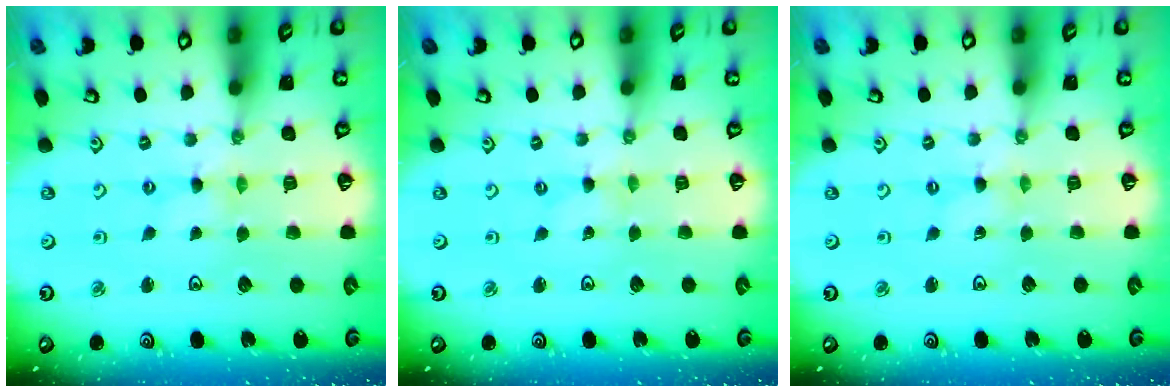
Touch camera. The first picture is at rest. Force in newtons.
{"total": 0.0}
{"total": 0.0}